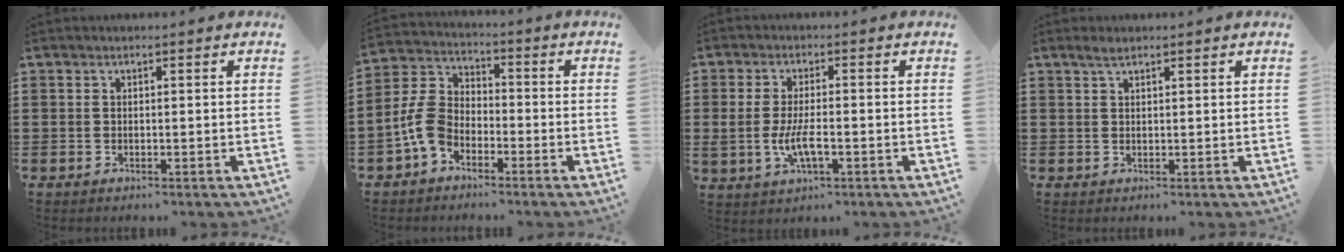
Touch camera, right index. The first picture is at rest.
{"total": 7.5, "force": [-3.2, 5.1, 4.5], "torque": [-0.132, 0.005, -0.070]}
{"total": 5.4, "force": [-1.2, 2.1, 4.8], "torque": [-0.105, -0.003, -0.027]}
{"total": 1.4, "force": [1.1, 0.4, 0.8], "torque": [-0.018, 0.002, 0.019]}